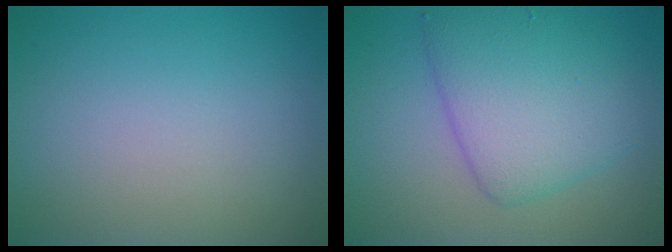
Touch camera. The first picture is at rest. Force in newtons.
{"total": 6.4, "press": 6.3, "slide": 0.2}